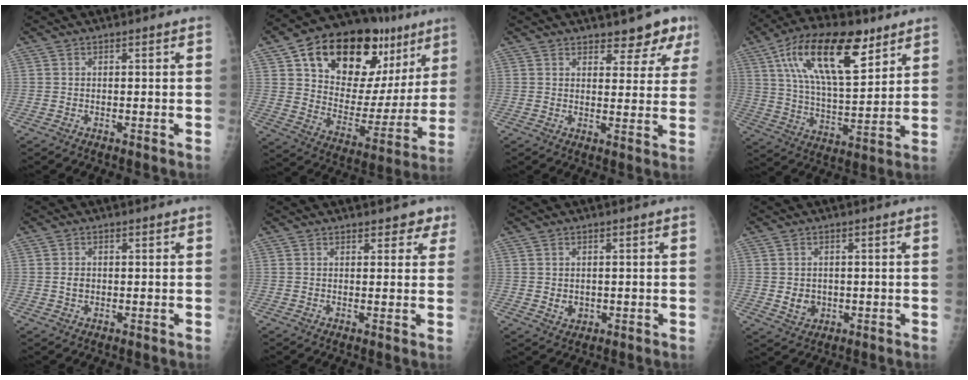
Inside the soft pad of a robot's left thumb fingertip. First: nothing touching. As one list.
[{"total": 27.7, "force": [14.2, 15.7, 17.9], "torque": [-0.226, -0.014, 0.228]}, {"total": 6.5, "force": [5.0, 3.0, 2.9], "torque": [-0.002, -0.031, 0.057]}, {"total": 20.6, "force": [10.2, 8.8, 15.5], "torque": [-0.245, -0.030, 0.180]}, {"total": 2.0, "force": [0.1, 1.6, 1.3], "torque": [-0.017, 0.001, 0.004]}, {"total": 3.6, "force": [2.7, 1.9, 1.4], "torque": [0.018, -0.010, 0.030]}, {"total": 2.8, "force": [0.0, 2.3, 1.6], "torque": [-0.019, -0.003, 0.009]}, {"total": 4.1, "force": [-0.2, 3.5, 2.2], "torque": [-0.020, -0.001, 0.008]}]